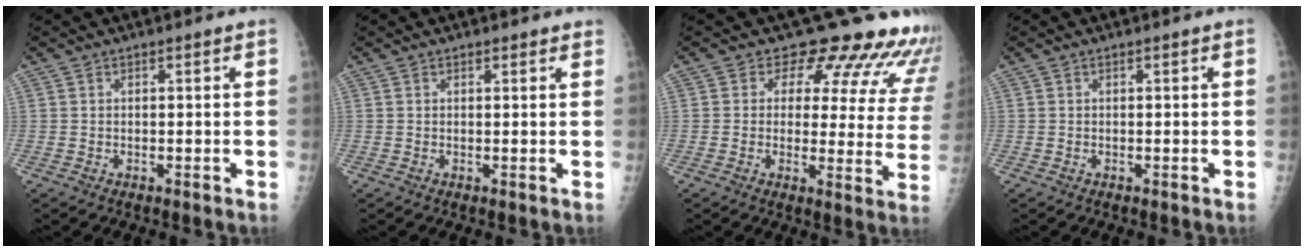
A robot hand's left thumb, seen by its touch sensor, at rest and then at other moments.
{"total": 1.0, "force": [0.9, 0.4, 0.3], "torque": [0.000, -0.004, 0.009]}
{"total": 16.5, "force": [14.5, 6.4, 4.7], "torque": [0.001, -0.103, 0.141]}
{"total": 0.0}